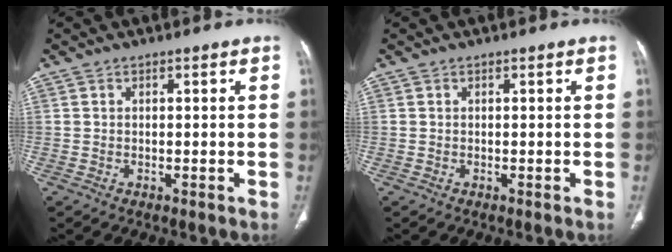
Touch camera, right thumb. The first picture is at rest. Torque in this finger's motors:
{"motor_torque": [0.37, 0.37, -0.22, 0.21, 0.03]}